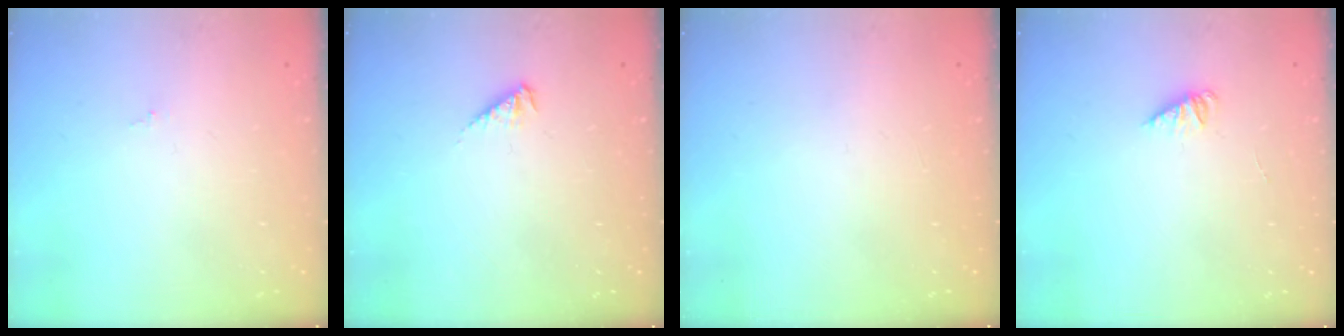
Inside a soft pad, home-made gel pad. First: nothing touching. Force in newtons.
{"total": 3.3, "press": 3.2, "slide": 0.6}
{"total": 0.0}
{"total": 1.1, "press": 1.1, "slide": 0.2}